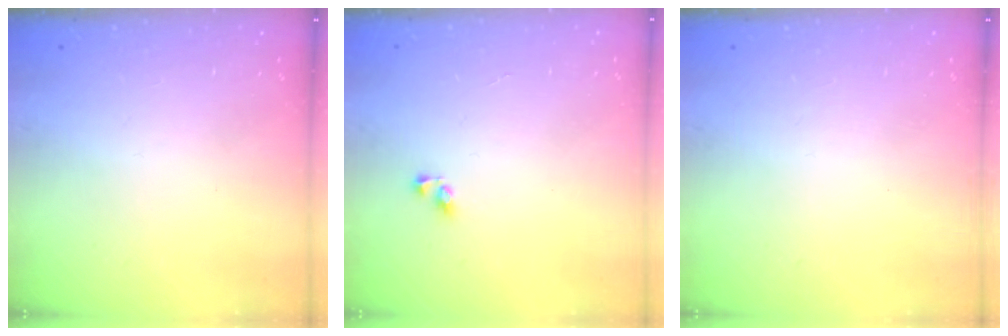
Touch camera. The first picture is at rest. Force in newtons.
{"total": 2.9, "press": 2.9, "slide": 0.2}
{"total": 0.0}